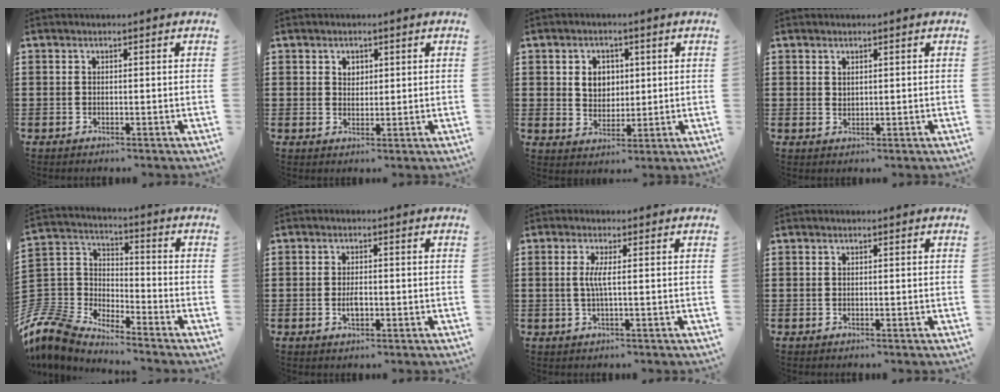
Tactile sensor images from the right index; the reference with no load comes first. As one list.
[{"total": 1.8, "force": [0.9, 1.4, 0.7], "torque": [-0.017, 0.007, 0.017]}, {"total": 4.3, "force": [1.0, 3.6, 2.1], "torque": [-0.047, 0.009, 0.013]}, {"total": 1.1, "force": [1.0, 0.6, 0.3], "torque": [-0.007, 0.002, 0.018]}, {"total": 8.0, "force": [-7.5, 2.2, 1.4], "torque": [-0.088, -0.012, -0.167]}, {"total": 2.5, "force": [-0.5, 1.1, 2.2], "torque": [-0.042, 0.001, -0.009]}, {"total": 2.9, "force": [0.0, 0.0, 2.9], "torque": [-0.064, -0.010, -0.005]}, {"total": 0.0}]